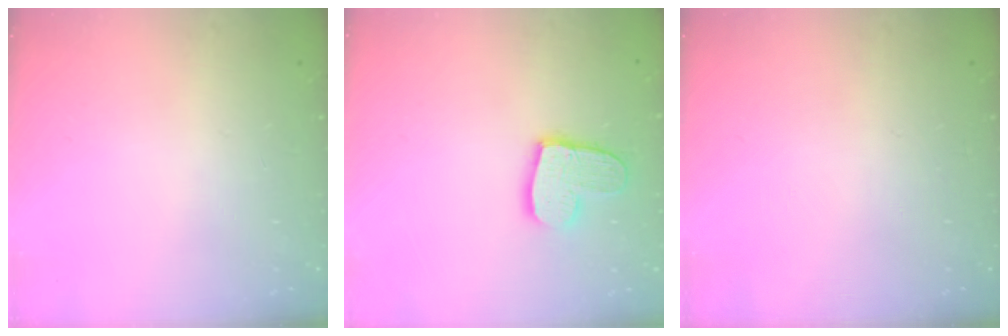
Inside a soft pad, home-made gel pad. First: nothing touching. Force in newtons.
{"total": 12.2, "press": 12.2, "slide": 1.0}
{"total": 0.0}